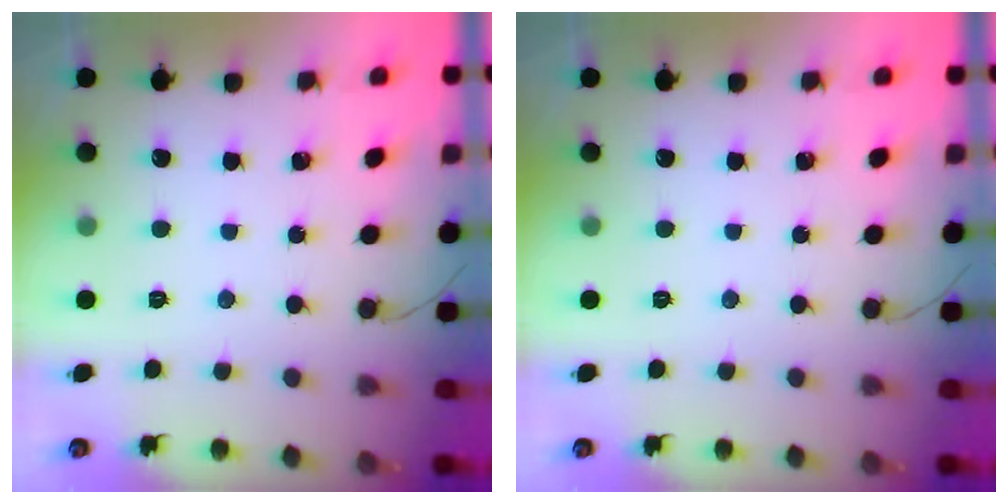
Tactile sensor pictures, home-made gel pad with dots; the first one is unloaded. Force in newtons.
{"total": 0.0}